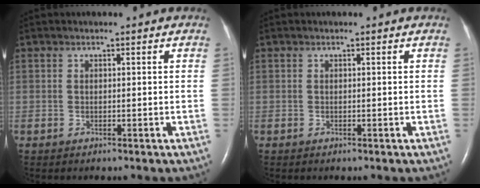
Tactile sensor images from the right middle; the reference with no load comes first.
{"total": 0.0}